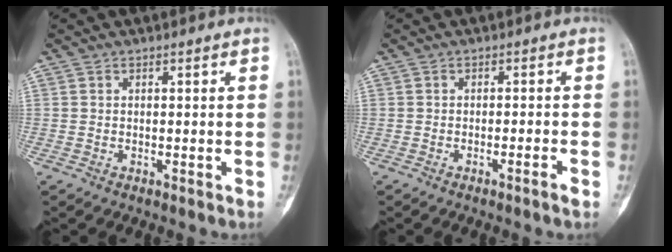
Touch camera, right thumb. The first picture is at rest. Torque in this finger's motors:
{"motor_torque": [-0.94, -0.02, -0.13, 0.08, -0.06]}